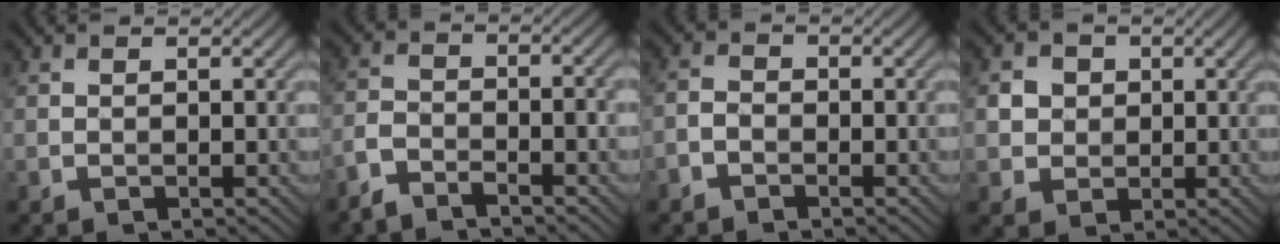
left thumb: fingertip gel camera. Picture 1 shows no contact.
{"total": 5.0, "force": [-4.0, 1.4, 2.6], "torque": [-0.055, -0.003, -0.087]}
{"total": 2.0, "force": [-1.5, 0.9, 0.8], "torque": [-0.017, 0.002, -0.037]}
{"total": 4.4, "force": [0.8, 4.1, 1.5], "torque": [-0.051, -0.002, 0.010]}